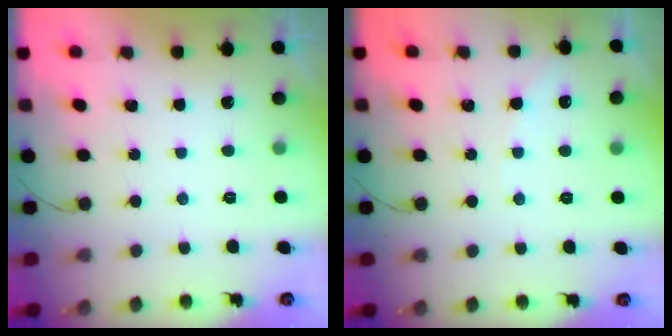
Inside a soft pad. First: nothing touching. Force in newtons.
{"total": 4.7, "press": 4.7, "slide": 0.7}